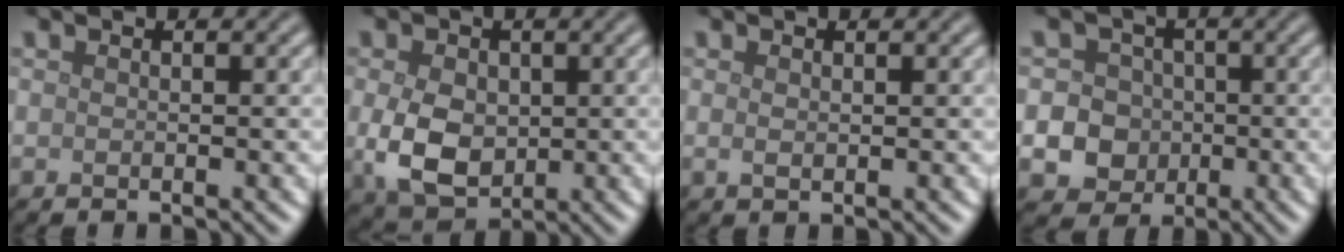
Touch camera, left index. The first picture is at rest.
{"total": 5.6, "force": [-0.3, 4.0, 3.9], "torque": [-0.085, -0.007, -0.003]}
{"total": 0.7, "force": [0.2, 0.3, 0.6], "torque": [-0.011, 0.000, 0.005]}
{"total": 7.8, "force": [-1.6, 7.3, 2.2], "torque": [-0.023, 0.000, -0.062]}